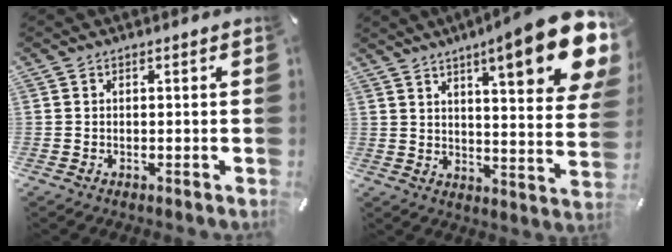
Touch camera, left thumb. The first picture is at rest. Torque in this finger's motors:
{"motor_torque": [2.84, 2.17, 1.73, -1.04, 0.44]}